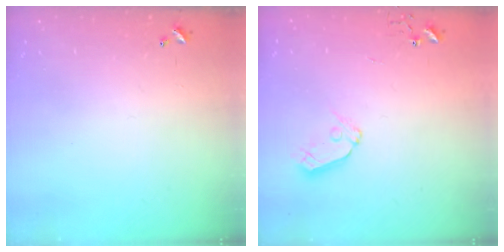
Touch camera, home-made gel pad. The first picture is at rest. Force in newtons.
{"total": 7.0, "press": 7.0, "slide": 0.6}